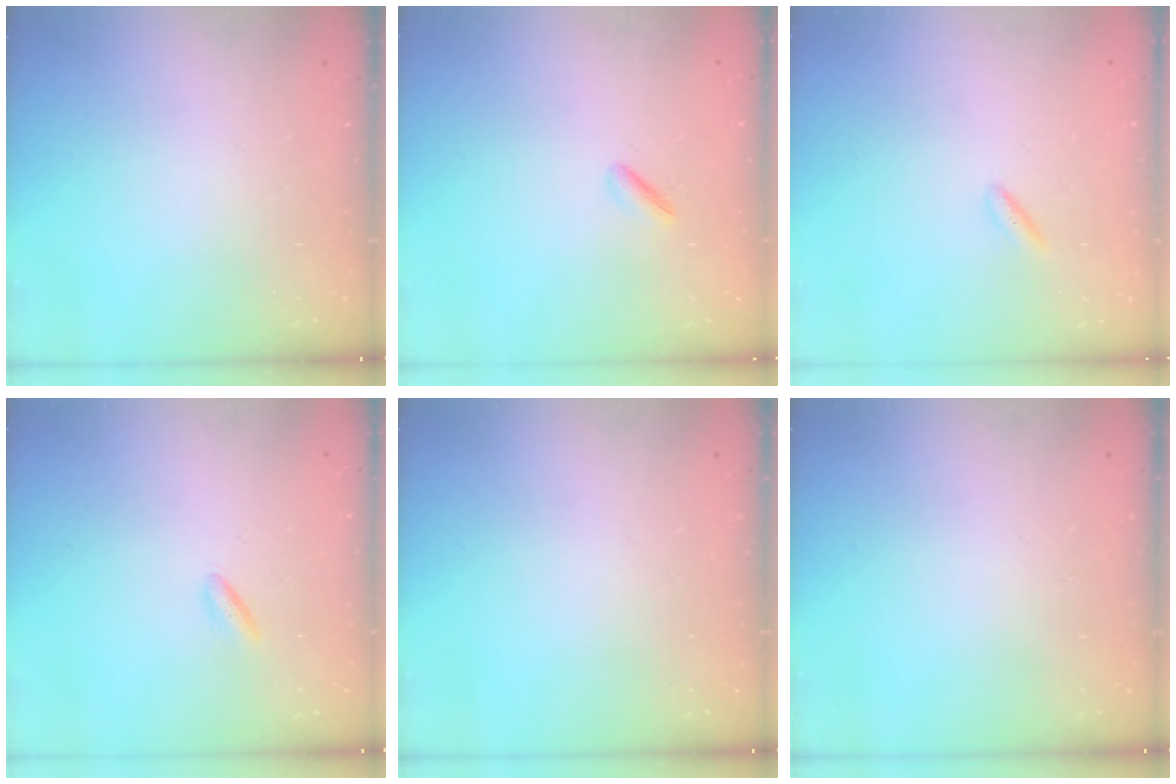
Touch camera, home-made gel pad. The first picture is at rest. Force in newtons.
{"total": 2.1, "press": 1.9, "slide": 0.7}
{"total": 1.7, "press": 1.5, "slide": 0.8}
{"total": 2.1, "press": 2.0, "slide": 0.5}
{"total": 0.0}
{"total": 0.0}